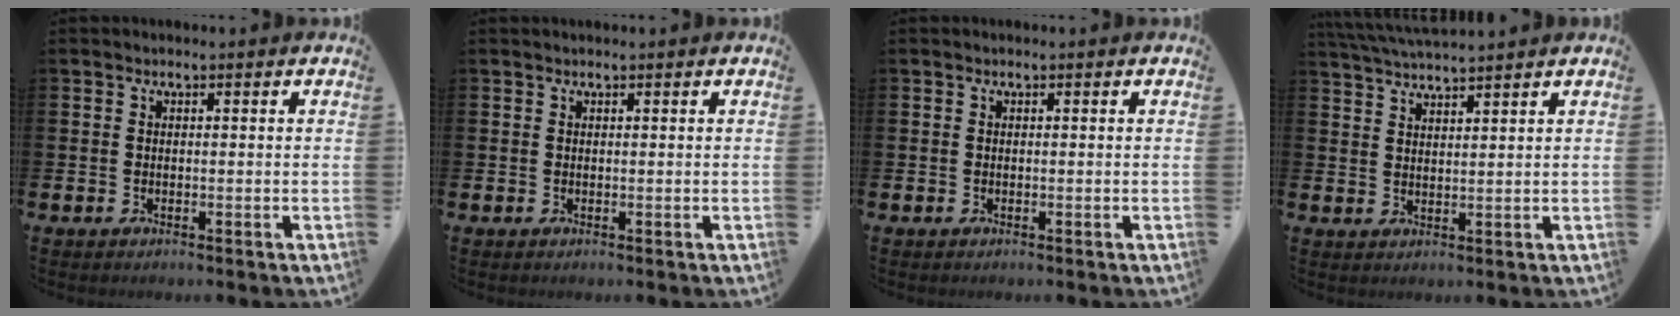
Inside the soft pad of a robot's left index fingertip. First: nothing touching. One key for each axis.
{"total": 0.0}
{"total": 0.0}
{"total": 4.0, "fx": 3.9, "fy": -0.2, "fz": 0.7, "tx": -0.033, "ty": -0.013, "tz": 0.073}